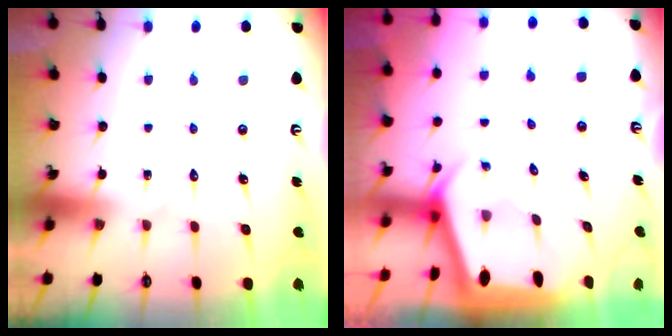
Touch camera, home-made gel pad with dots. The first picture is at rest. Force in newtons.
{"total": 2.1, "press": 2.1, "slide": 0.2}